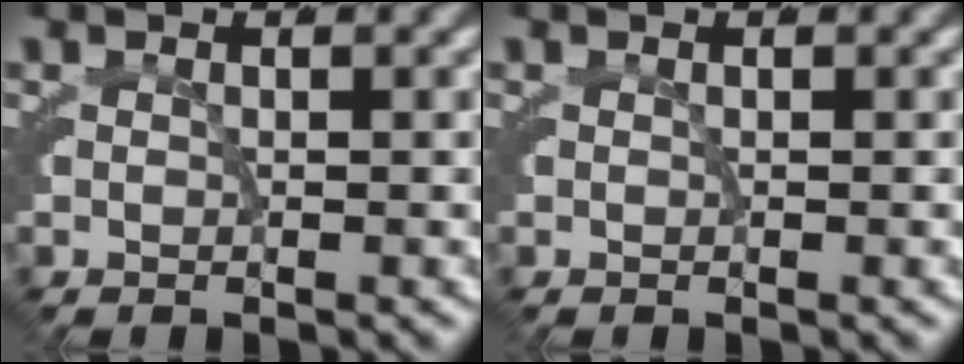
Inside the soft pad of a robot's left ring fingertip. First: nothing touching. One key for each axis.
{"total": 0.0}